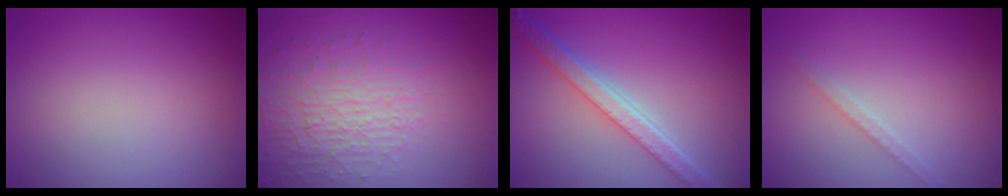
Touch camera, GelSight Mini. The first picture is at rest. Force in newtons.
{"total": 5.1, "press": 3.3, "slide": 3.9}
{"total": 5.2, "press": 4.0, "slide": 3.3}
{"total": 1.3, "press": 1.3, "slide": 0.2}